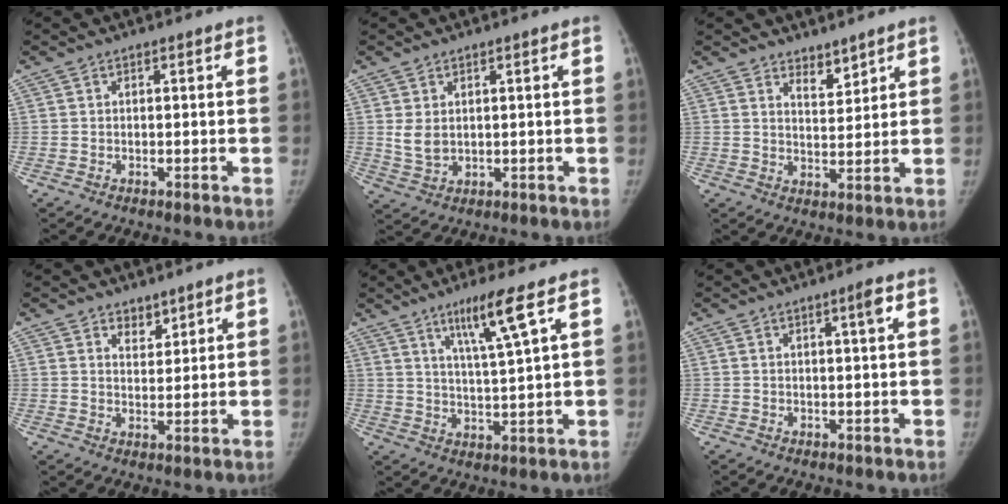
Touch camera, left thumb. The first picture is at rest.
{"total": 3.8, "force": [0.9, 2.6, 2.6], "torque": [-0.045, -0.007, 0.026]}
{"total": 4.0, "force": [3.4, 1.6, 1.5], "torque": [-0.007, -0.030, 0.060]}
{"total": 3.5, "force": [2.7, 1.9, 1.2], "torque": [-0.001, -0.022, 0.048]}
{"total": 8.7, "force": [4.8, -0.4, 7.3], "torque": [-0.133, -0.029, 0.091]}
{"total": 2.2, "force": [0.8, -0.2, 2.0], "torque": [-0.032, -0.002, 0.012]}